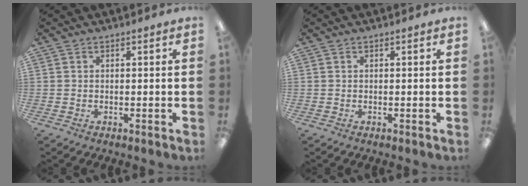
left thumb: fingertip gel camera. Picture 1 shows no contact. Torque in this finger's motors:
{"motor_torque": [0.00, 0.00, -0.18, 0.18, 0.00]}